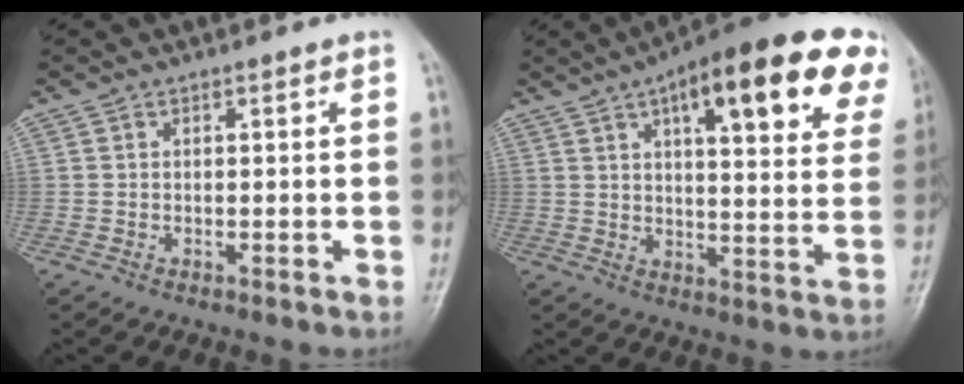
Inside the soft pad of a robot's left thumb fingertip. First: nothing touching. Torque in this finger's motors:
{"motor_torque": [0.97, 1.03, 1.69, -1.08, 0.15]}